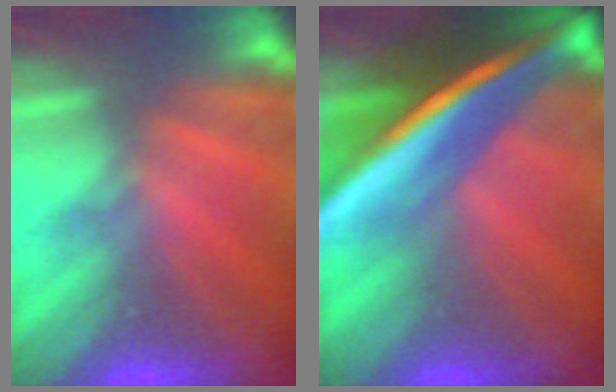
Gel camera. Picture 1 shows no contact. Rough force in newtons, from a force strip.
{"total": 7.1}